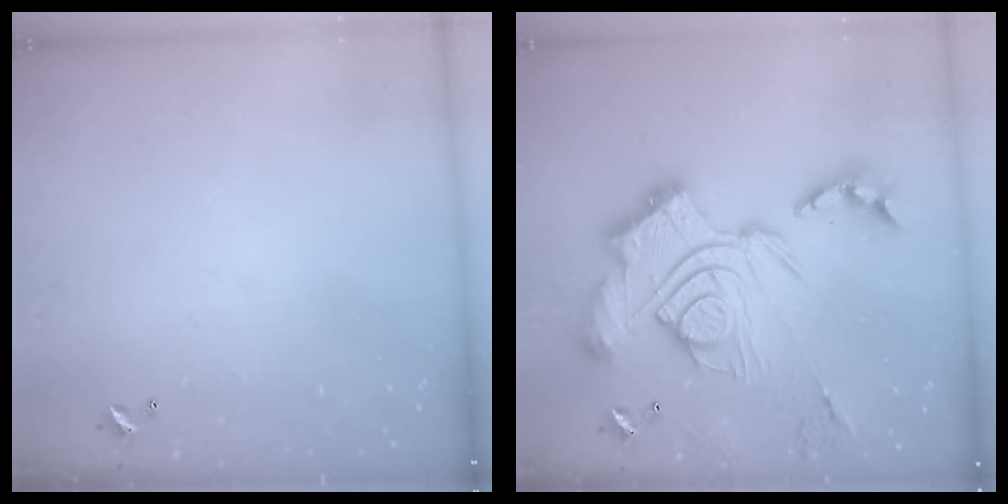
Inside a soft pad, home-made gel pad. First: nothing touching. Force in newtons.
{"total": 4.2, "press": 3.4, "slide": 2.5}